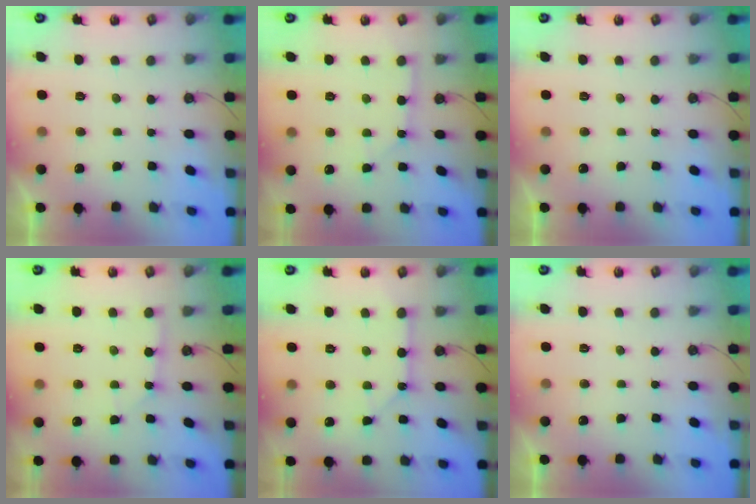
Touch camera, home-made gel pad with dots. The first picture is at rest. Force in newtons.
{"total": 2.4, "press": 2.4, "slide": 0.4}
{"total": 0.0}
{"total": 2.3, "press": 2.3, "slide": 0.3}
{"total": 3.2, "press": 3.2, "slide": 0.2}
{"total": 0.0}